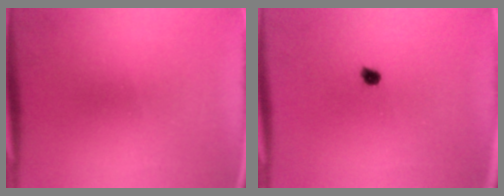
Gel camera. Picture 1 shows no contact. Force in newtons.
{"total": 1.4}